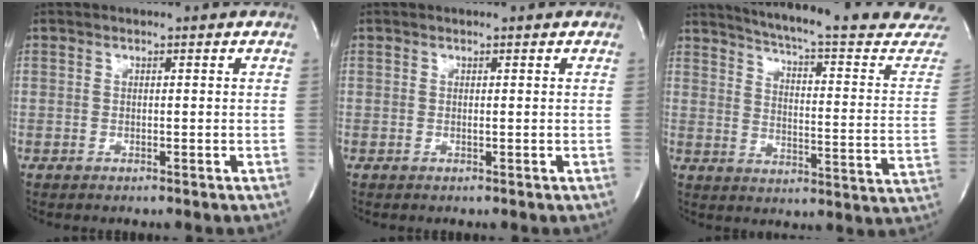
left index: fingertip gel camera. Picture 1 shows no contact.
{"total": 0.0}
{"total": 24.7, "force": [22.8, 0.4, 9.6], "torque": [-0.139, -0.103, 0.276]}